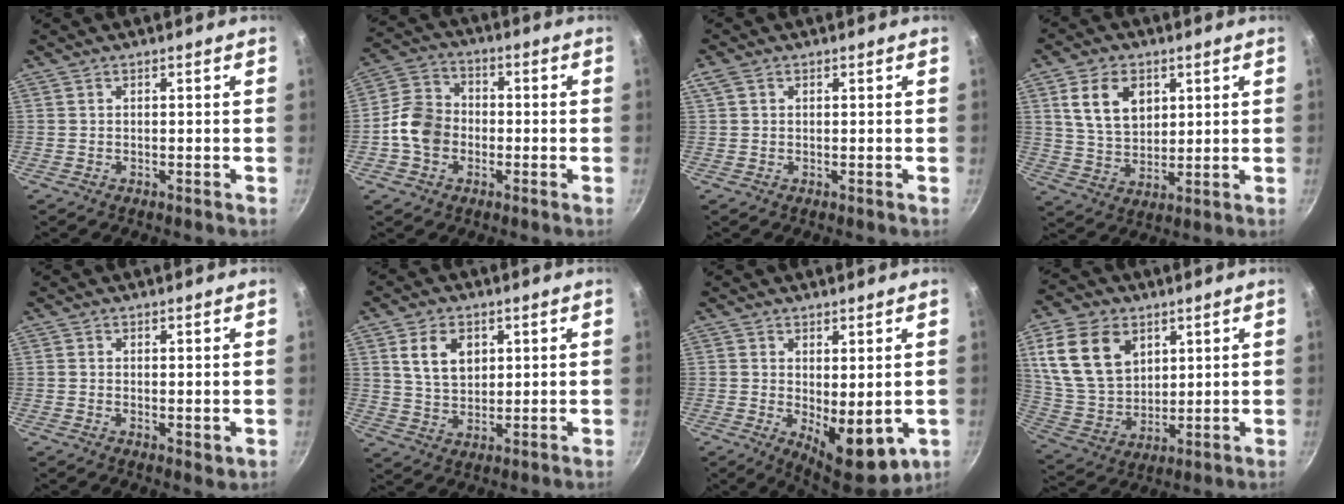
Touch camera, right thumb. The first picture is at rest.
{"total": 9.7, "force": [-2.1, 7.8, 5.4], "torque": [-0.075, 0.025, -0.055]}
{"total": 2.3, "force": [0.9, 1.6, 1.3], "torque": [-0.027, 0.007, 0.018]}
{"total": 10.5, "force": [3.8, 7.2, 6.6], "torque": [-0.098, -0.016, 0.075]}
{"total": 1.8, "force": [0.6, 0.9, 1.5], "torque": [-0.022, -0.010, 0.006]}
{"total": 8.1, "force": [2.9, 5.6, 5.1], "torque": [-0.073, -0.013, 0.058]}
{"total": 9.5, "force": [-0.5, 4.5, 8.4], "torque": [-0.098, -0.017, 0.006]}
{"total": 16.6, "force": [6.5, 11.6, 9.9], "torque": [-0.161, -0.020, 0.137]}